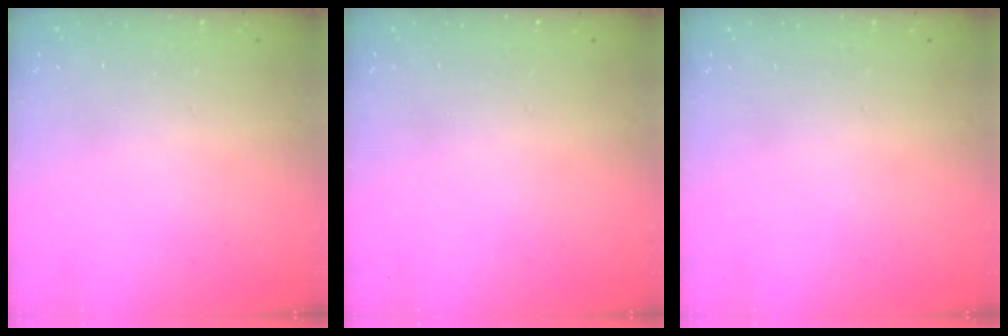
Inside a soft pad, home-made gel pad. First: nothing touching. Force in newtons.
{"total": 0.0}
{"total": 0.0}